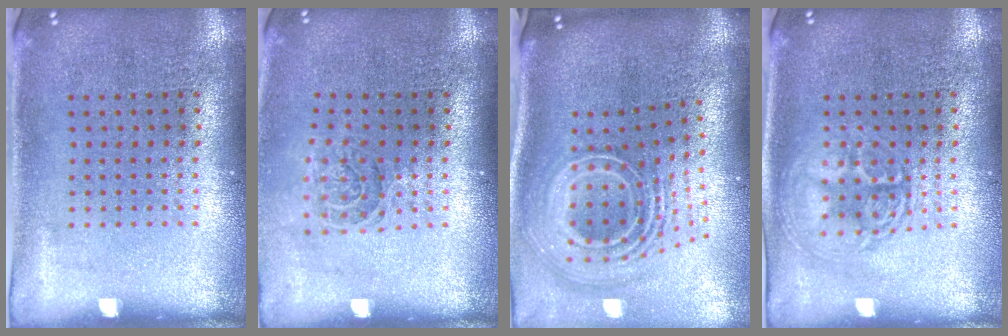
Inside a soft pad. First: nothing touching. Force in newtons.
{"total": 1.4, "press": 1.2, "slide": 0.8}
{"total": 3.3, "press": 2.1, "slide": 2.5}
{"total": 2.9, "press": 2.9, "slide": 0.4}